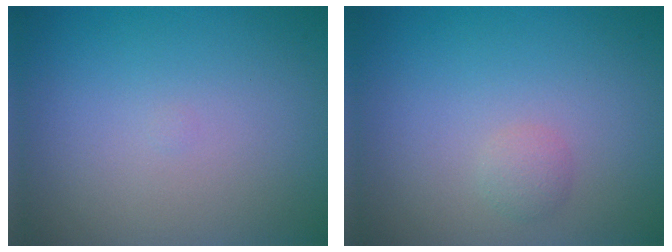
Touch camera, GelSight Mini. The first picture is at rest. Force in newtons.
{"total": 1.1, "press": 1.1, "slide": 0.1}